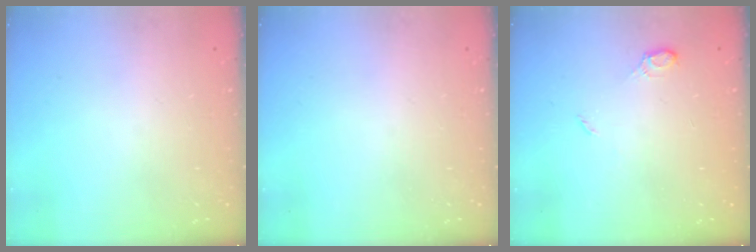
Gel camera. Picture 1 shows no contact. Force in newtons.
{"total": 0.0}
{"total": 5.4, "press": 5.4, "slide": 0.6}